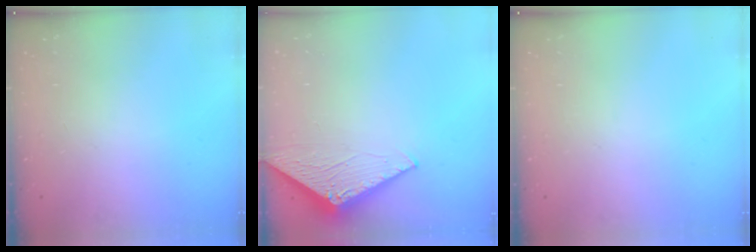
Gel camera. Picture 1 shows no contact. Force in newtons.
{"total": 3.1, "press": 3.1, "slide": 0.2}
{"total": 0.0}